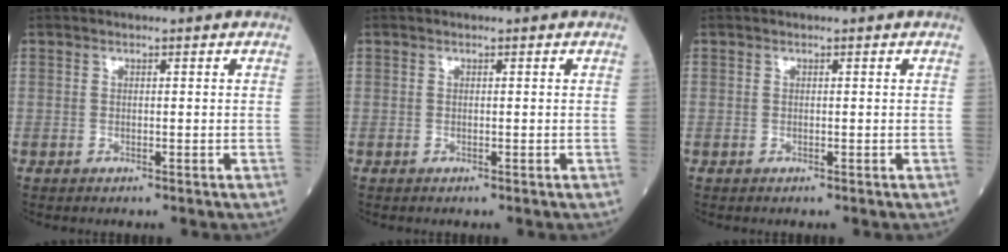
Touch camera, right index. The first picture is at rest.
{"total": 0.0}
{"total": 0.0}